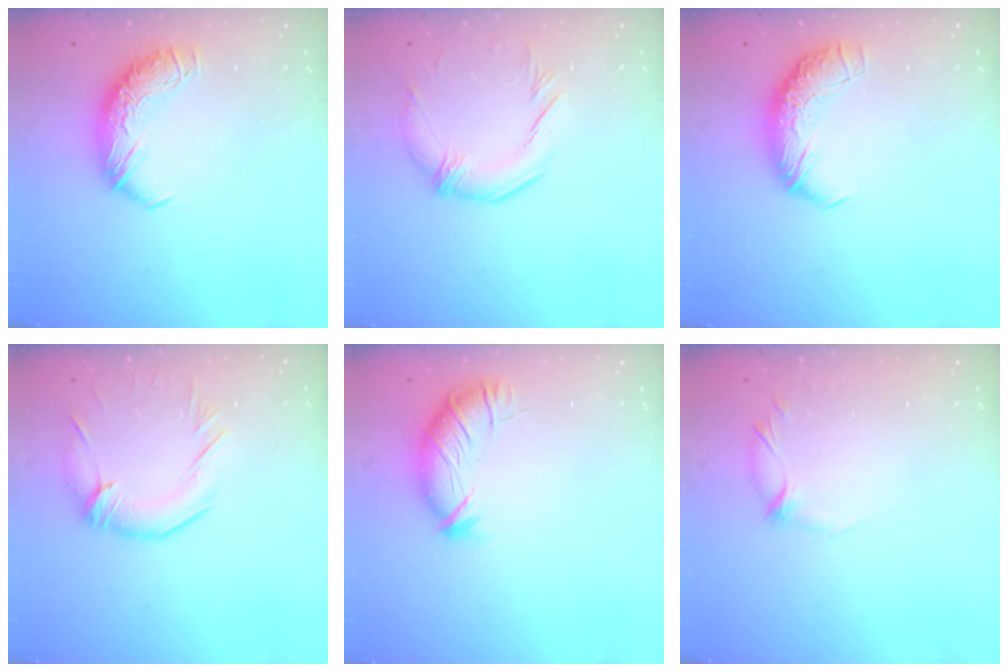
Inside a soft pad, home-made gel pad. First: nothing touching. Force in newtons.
{"total": 2.3, "press": 1.8, "slide": 1.4}
{"total": 2.4, "press": 1.1, "slide": 2.1}
{"total": 1.4, "press": 0.8, "slide": 1.1}
{"total": 3.8, "press": 3.8, "slide": 0.7}
{"total": 6.4, "press": 6.3, "slide": 1.0}